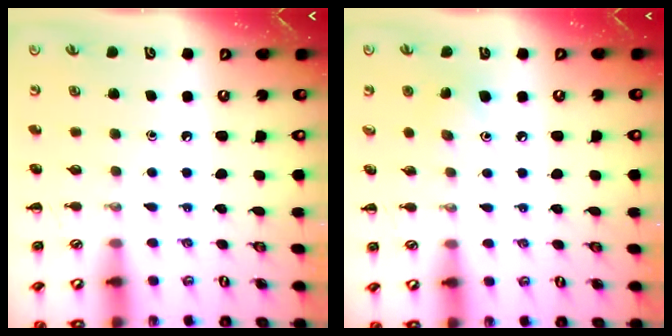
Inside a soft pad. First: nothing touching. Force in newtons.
{"total": 2.9, "press": 2.8, "slide": 0.8}